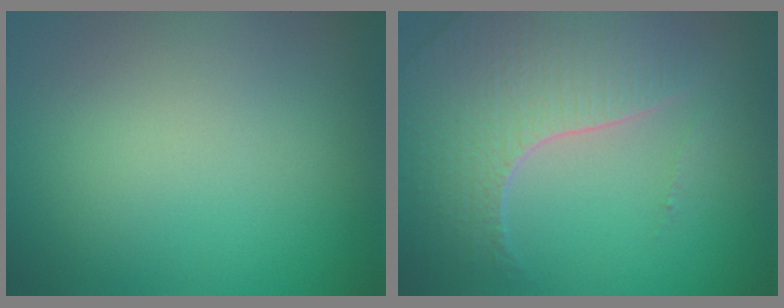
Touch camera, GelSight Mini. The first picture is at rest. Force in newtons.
{"total": 7.2, "press": 5.2, "slide": 5.0}